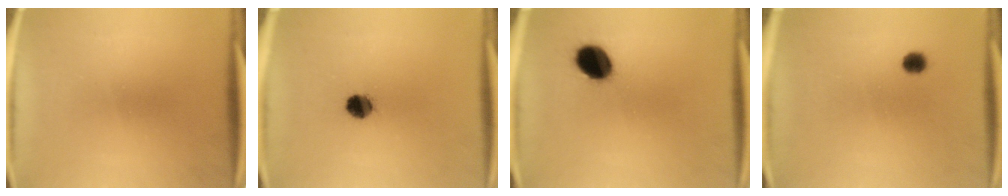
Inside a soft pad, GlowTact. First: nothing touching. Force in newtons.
{"total": 5.0}
{"total": 9.1}
{"total": 1.9}